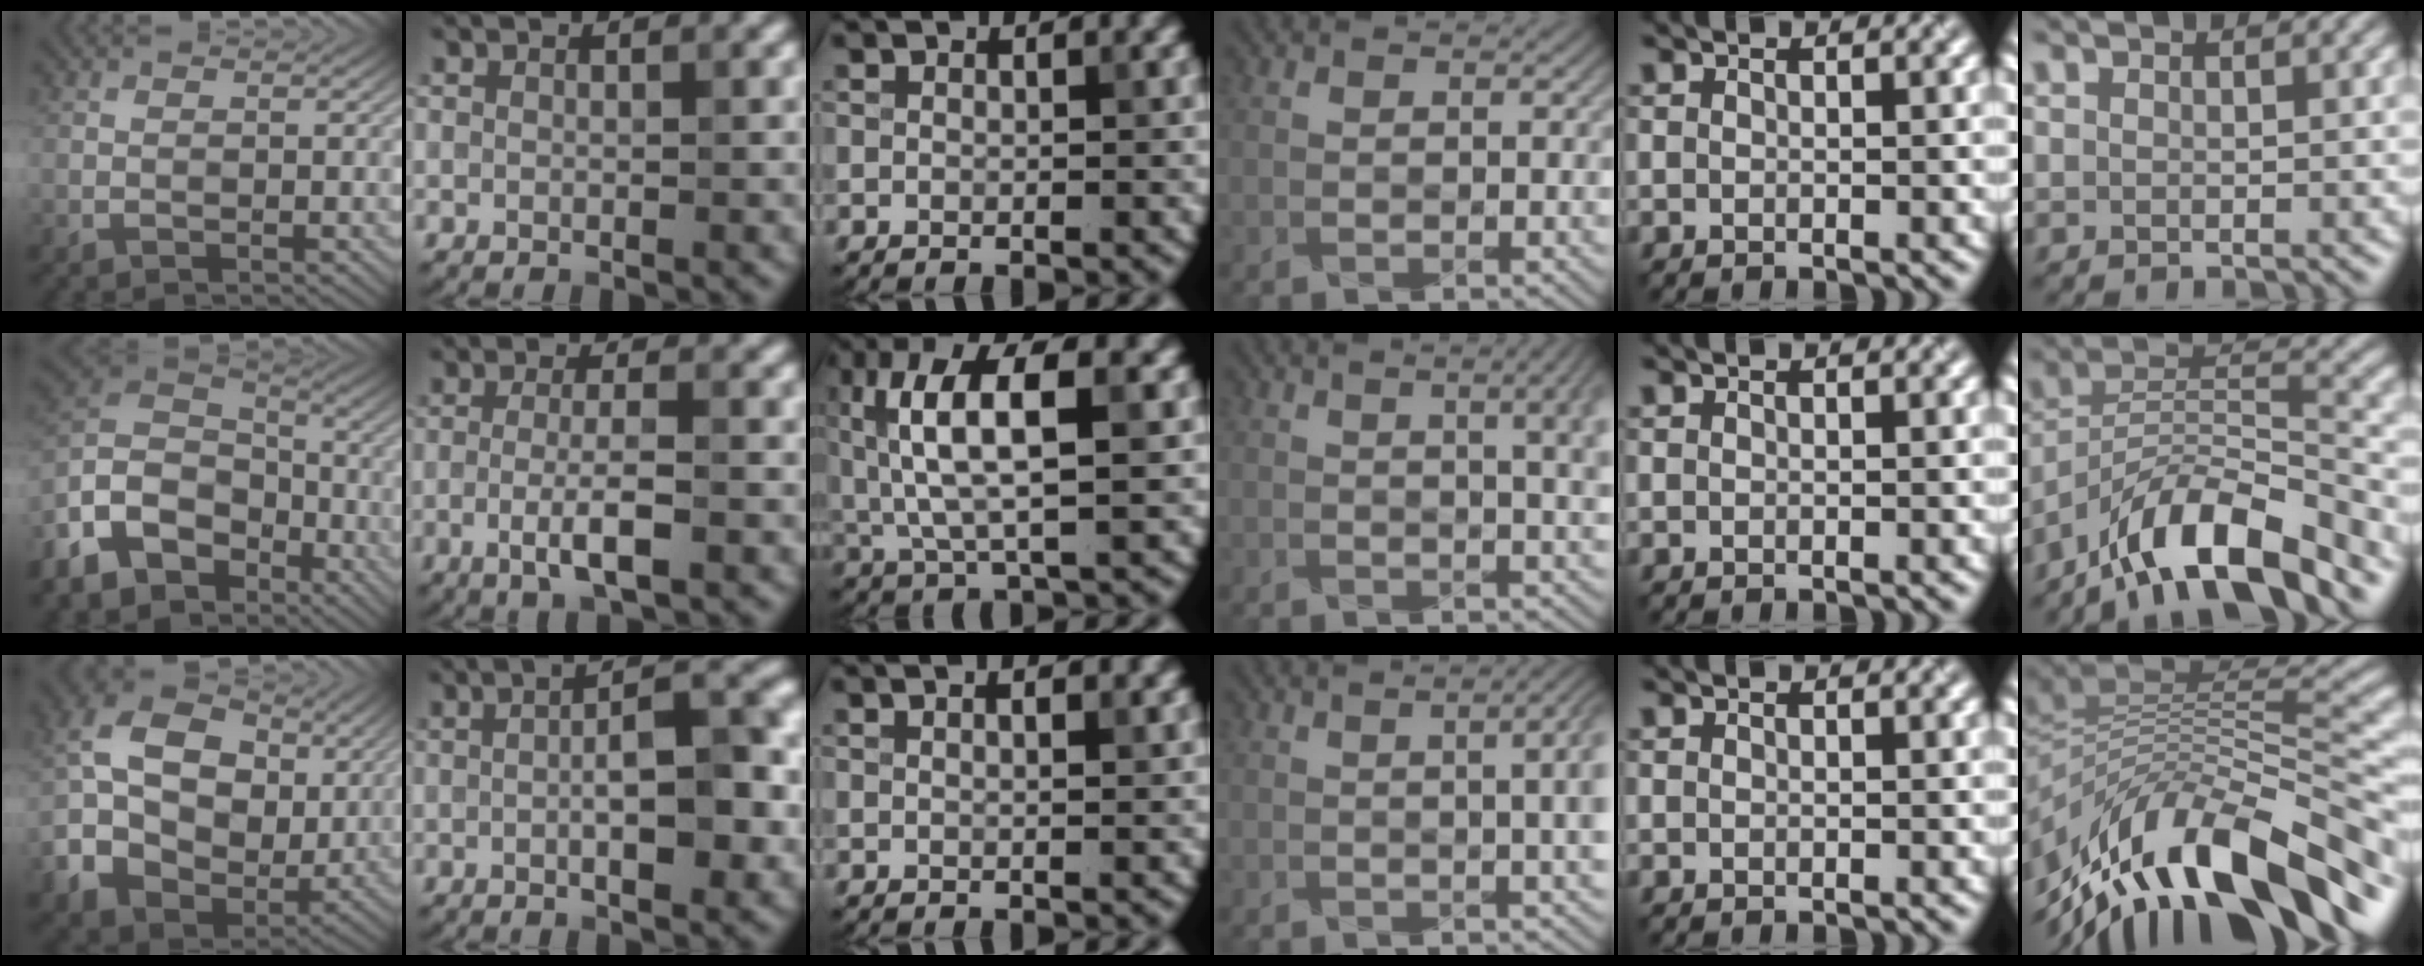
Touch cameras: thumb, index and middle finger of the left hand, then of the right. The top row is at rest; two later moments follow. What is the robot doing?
{"motion": "wrap", "object": "scarf"}